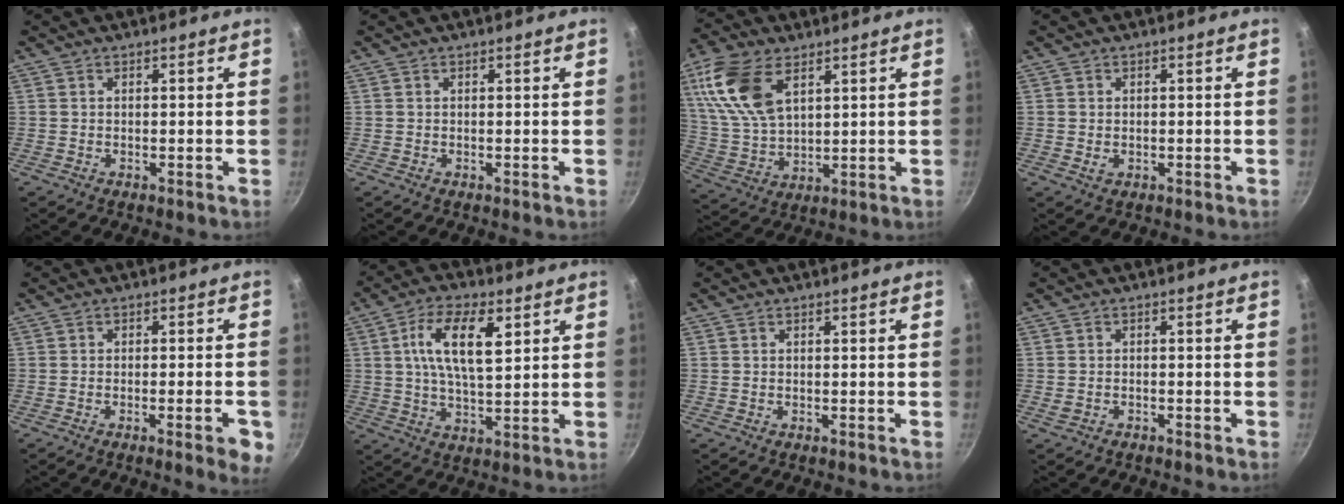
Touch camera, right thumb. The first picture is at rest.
{"total": 0.0}
{"total": 15.2, "force": [6.7, 8.2, 10.9], "torque": [-0.212, -0.020, 0.139]}
{"total": 1.7, "force": [-0.2, 1.5, 0.8], "torque": [-0.012, -0.002, -0.002]}
{"total": 6.1, "force": [-2.4, 1.4, 5.4], "torque": [-0.057, 0.007, -0.030]}
{"total": 11.4, "force": [3.6, 4.9, 9.6], "torque": [-0.169, -0.005, 0.062]}
{"total": 0.0}
{"total": 1.5, "force": [-0.9, 1.0, 0.7], "torque": [-0.020, 0.013, -0.012]}